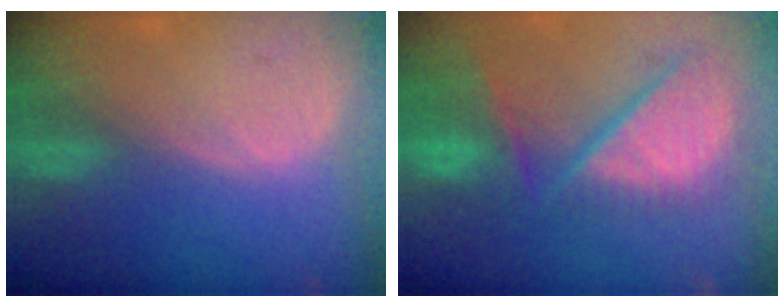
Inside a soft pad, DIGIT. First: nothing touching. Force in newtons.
{"total": 12.5, "press": 10.3, "slide": 7.1}